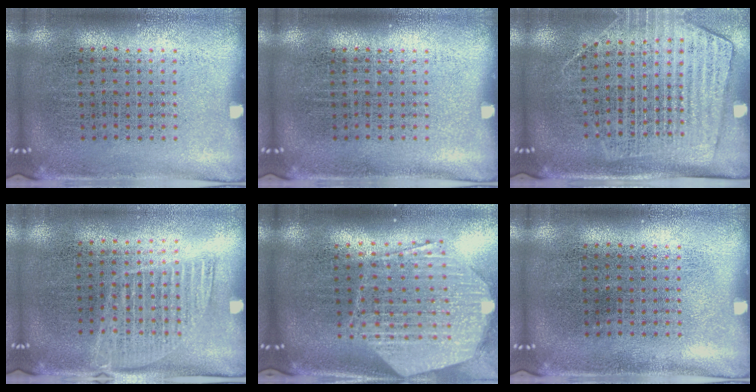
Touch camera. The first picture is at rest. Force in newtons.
{"total": 0.0}
{"total": 1.8, "press": 1.5, "slide": 0.9}
{"total": 1.3, "press": 1.2, "slide": 0.6}
{"total": 2.8, "press": 2.3, "slide": 1.7}
{"total": 0.0}